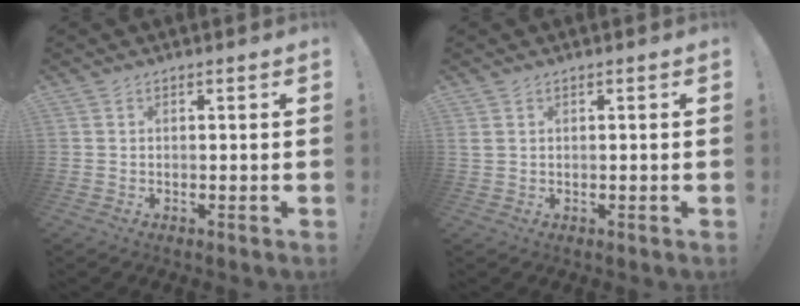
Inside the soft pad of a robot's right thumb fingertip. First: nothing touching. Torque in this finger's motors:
{"motor_torque": [-0.30, 0.17, 0.25, 0.07, 0.08]}